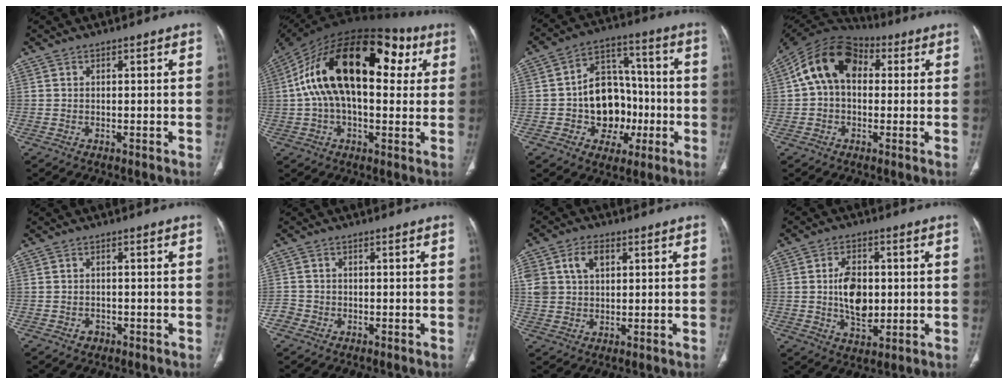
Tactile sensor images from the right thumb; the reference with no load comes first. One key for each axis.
{"total": 27.4, "fx": 6.3, "fy": 14.8, "fz": 22.1, "tx": -0.379, "ty": 0.055, "tz": 0.091}
{"total": 15.1, "fx": -2.7, "fy": 11.6, "fz": 9.3, "tx": -0.087, "ty": 0.042, "tz": -0.038}
{"total": 13.9, "fx": 2.5, "fy": 9.6, "fz": 9.7, "tx": -0.157, "ty": 0.040, "tz": 0.029}
{"total": 1.7, "fx": -0.8, "fy": 1.4, "fz": 0.5, "tx": -0.004, "ty": 0.008, "tz": -0.008}
{"total": 2.4, "fx": -1.0, "fy": 2.1, "fz": 0.2, "tx": 0.004, "ty": 0.011, "tz": -0.025}
{"total": 9.5, "fx": 3.1, "fy": 6.8, "fz": 5.8, "tx": -0.117, "ty": 0.005, "tz": 0.063}
{"total": 9.4, "fx": 0.2, "fy": 6.0, "fz": 7.3, "tx": -0.104, "ty": -0.004, "tz": 0.007}